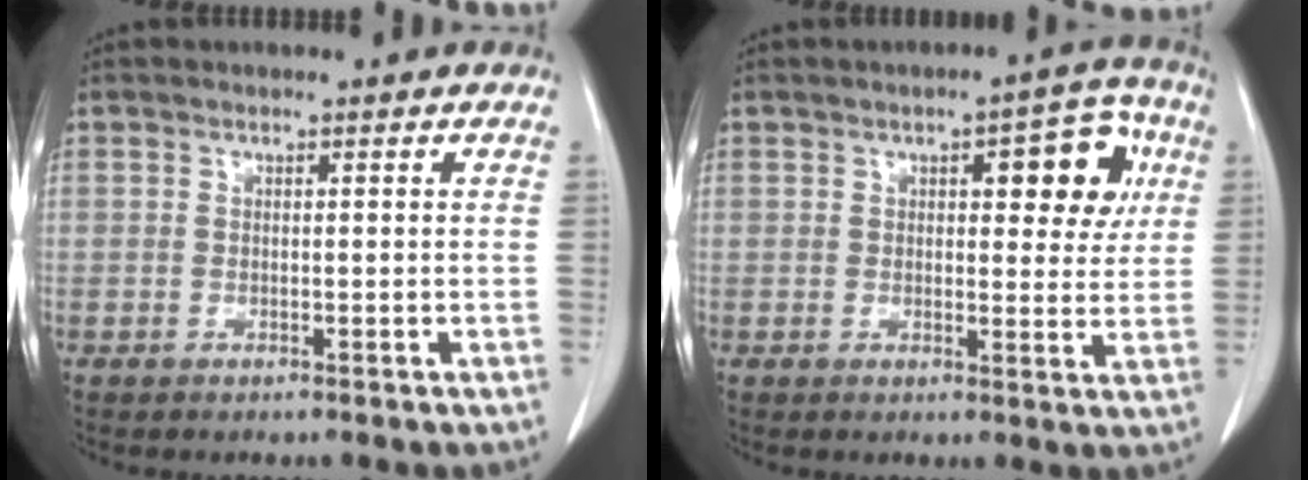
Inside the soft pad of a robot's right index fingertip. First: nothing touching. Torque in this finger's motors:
{"motor_torque": [0.44, 0.34, 0.14, 0.07]}